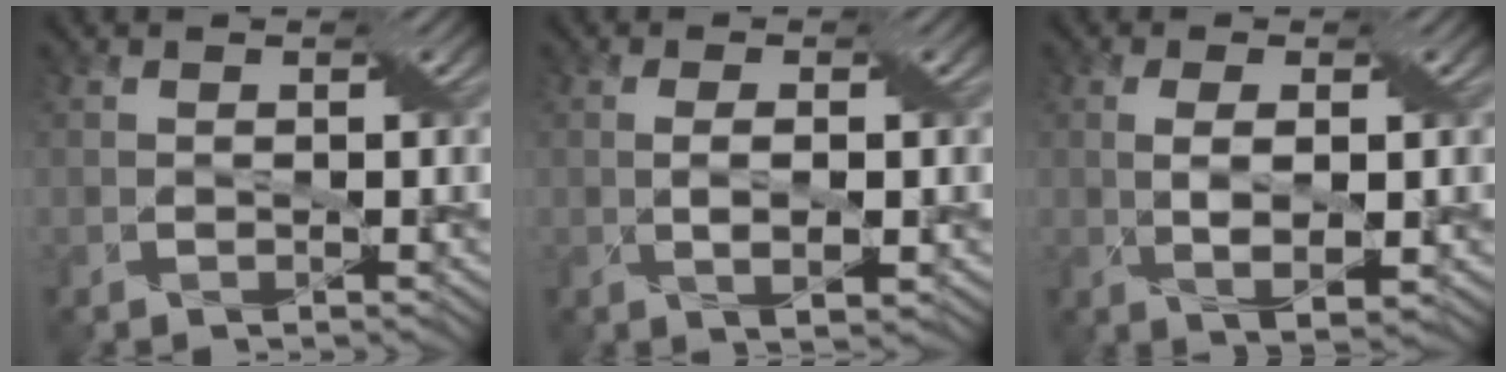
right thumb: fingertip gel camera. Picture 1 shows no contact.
{"total": 2.8, "force": [-0.2, 0.8, 2.7], "torque": [-0.055, -0.001, 0.002]}
{"total": 4.4, "force": [-0.1, 1.5, 4.2], "torque": [-0.089, -0.001, 0.003]}